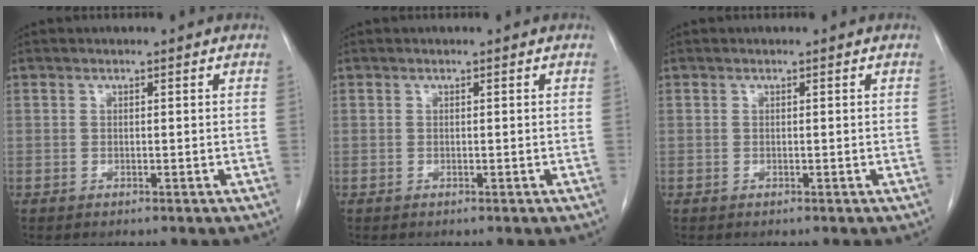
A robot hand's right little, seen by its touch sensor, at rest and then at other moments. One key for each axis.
{"total": 0.0}
{"total": 0.0}